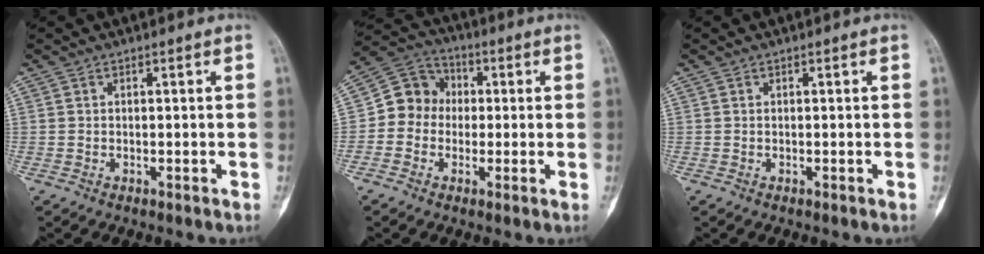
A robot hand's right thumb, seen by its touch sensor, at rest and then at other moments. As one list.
[{"total": 9.0, "force": [-0.2, 8.1, 3.9], "torque": [-0.036, 0.030, -0.022]}, {"total": 0.0}]